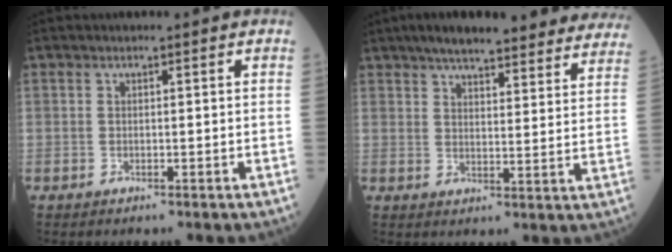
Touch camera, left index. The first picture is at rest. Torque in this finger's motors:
{"motor_torque": [0.56, -1.34, 0.80, 0.16]}